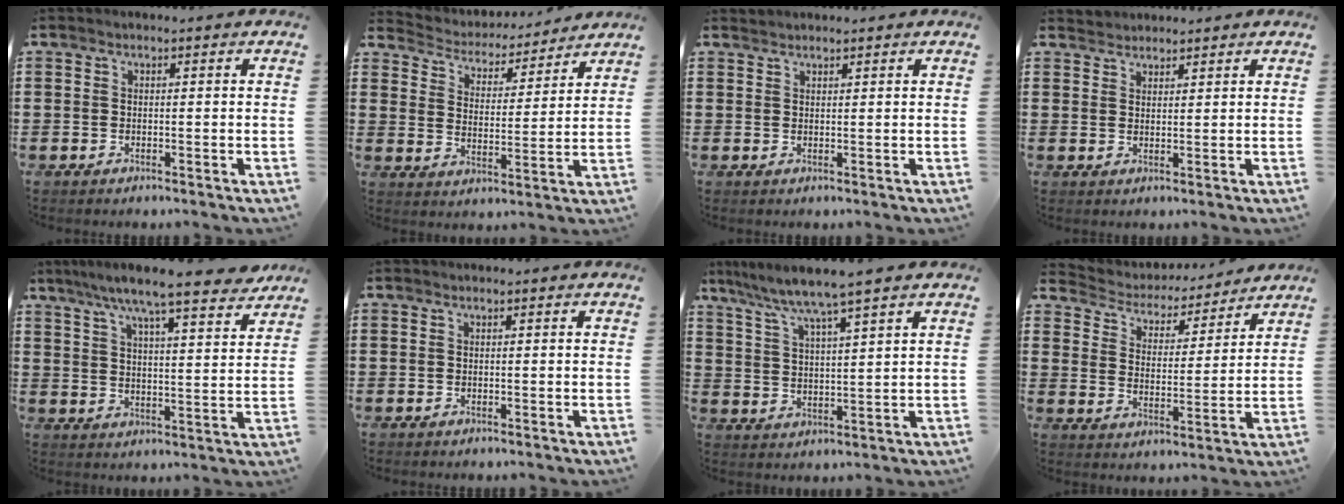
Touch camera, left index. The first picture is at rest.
{"total": 4.3, "force": [4.3, 0.7, 0.1], "torque": [-0.030, -0.033, 0.069]}
{"total": 1.0, "force": [1.0, 0.1, -0.1], "torque": [-0.001, 0.000, 0.020]}
{"total": 1.9, "force": [1.8, 0.5, -0.4], "torque": [0.003, 0.004, 0.036]}
{"total": 8.4, "force": [7.2, 0.2, 4.3], "torque": [-0.102, -0.032, 0.122]}
{"total": 0.0}
{"total": 5.8, "force": [4.9, -0.6, 3.0], "torque": [-0.078, -0.027, 0.080]}
{"total": 4.2, "force": [4.1, 0.7, 0.1], "torque": [-0.030, -0.032, 0.065]}